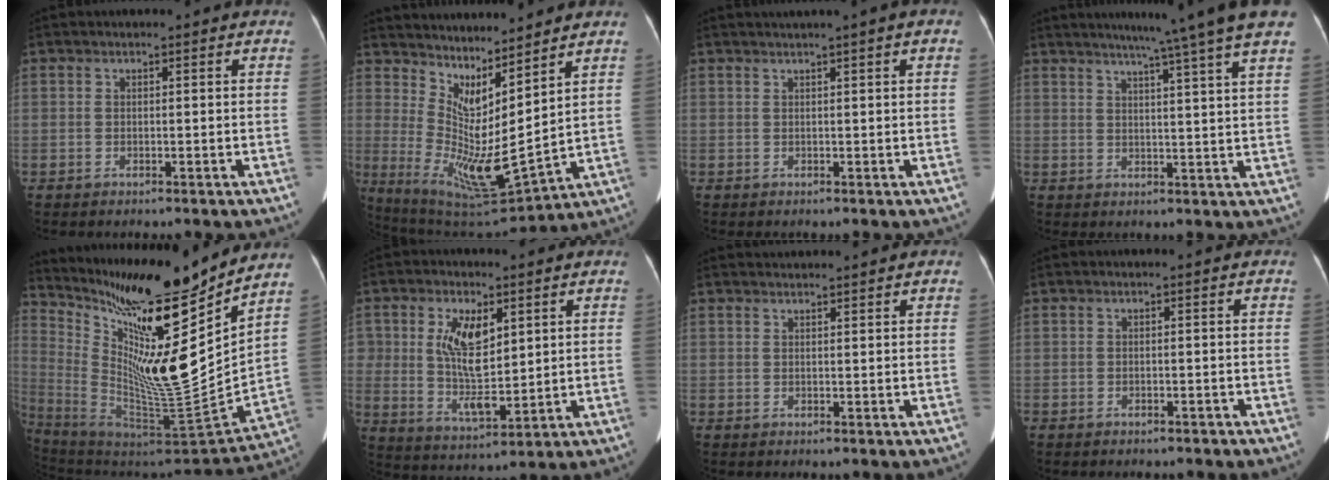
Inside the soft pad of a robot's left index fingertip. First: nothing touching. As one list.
[{"total": 10.5, "force": [6.3, 1.2, 8.3], "torque": [-0.162, -0.020, 0.135]}, {"total": 2.6, "force": [1.6, 0.1, 2.0], "torque": [-0.031, 0.025, 0.025]}, {"total": 11.8, "force": [9.4, -2.1, 6.8], "torque": [-0.100, -0.008, 0.106]}, {"total": 20.5, "force": [14.7, -0.1, 14.3], "torque": [-0.233, -0.041, 0.254]}, {"total": 9.0, "force": [2.4, 4.3, 7.5], "torque": [-0.145, 0.001, 0.051]}, {"total": 1.2, "force": [1.2, 0.2, -0.2], "torque": [-0.003, 0.020, 0.022]}, {"total": 2.9, "force": [-2.5, 1.0, 1.0], "torque": [-0.016, -0.004, -0.025]}]